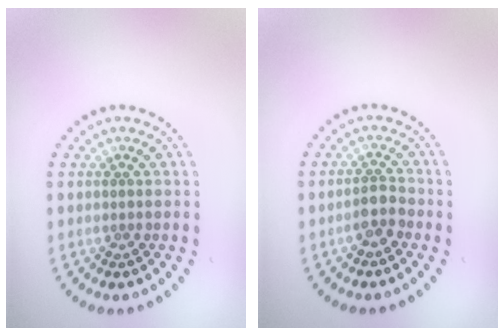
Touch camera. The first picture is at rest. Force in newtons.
{"total": 2.0, "press": 1.7, "slide": 1.1}